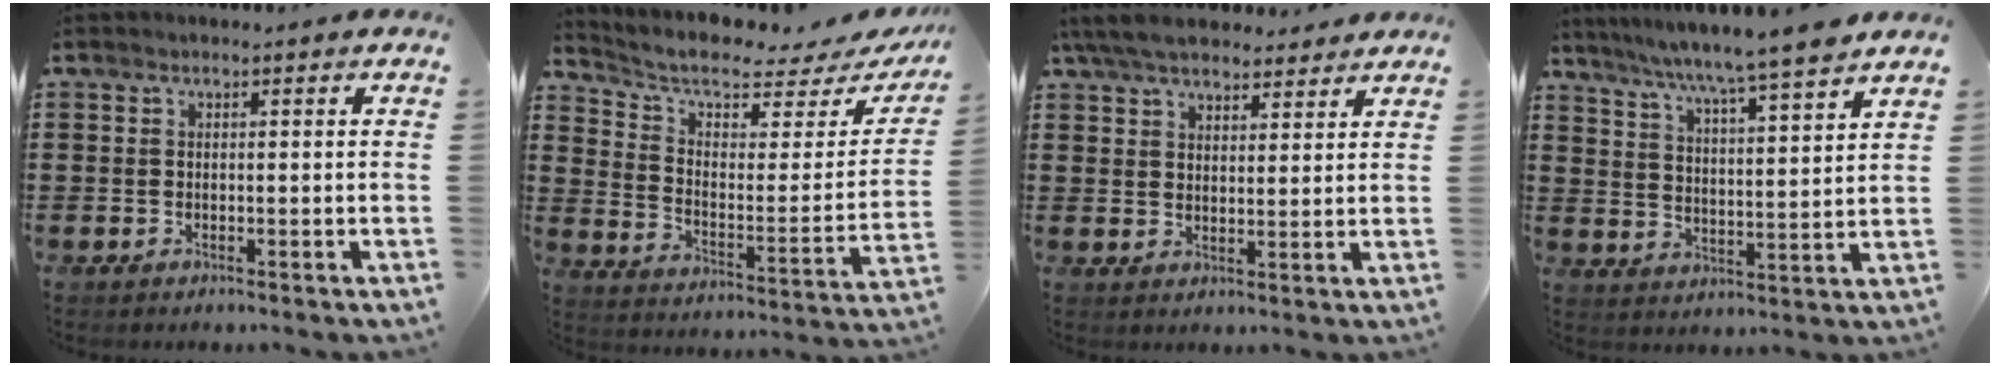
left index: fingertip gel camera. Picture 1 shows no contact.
{"total": 6.0, "force": [4.9, 1.6, 3.1], "torque": [-0.088, -0.035, 0.080]}
{"total": 6.2, "force": [5.6, 1.7, 2.2], "torque": [-0.061, -0.009, 0.105]}
{"total": 6.3, "force": [5.6, -1.1, 2.5], "torque": [-0.074, -0.045, 0.090]}